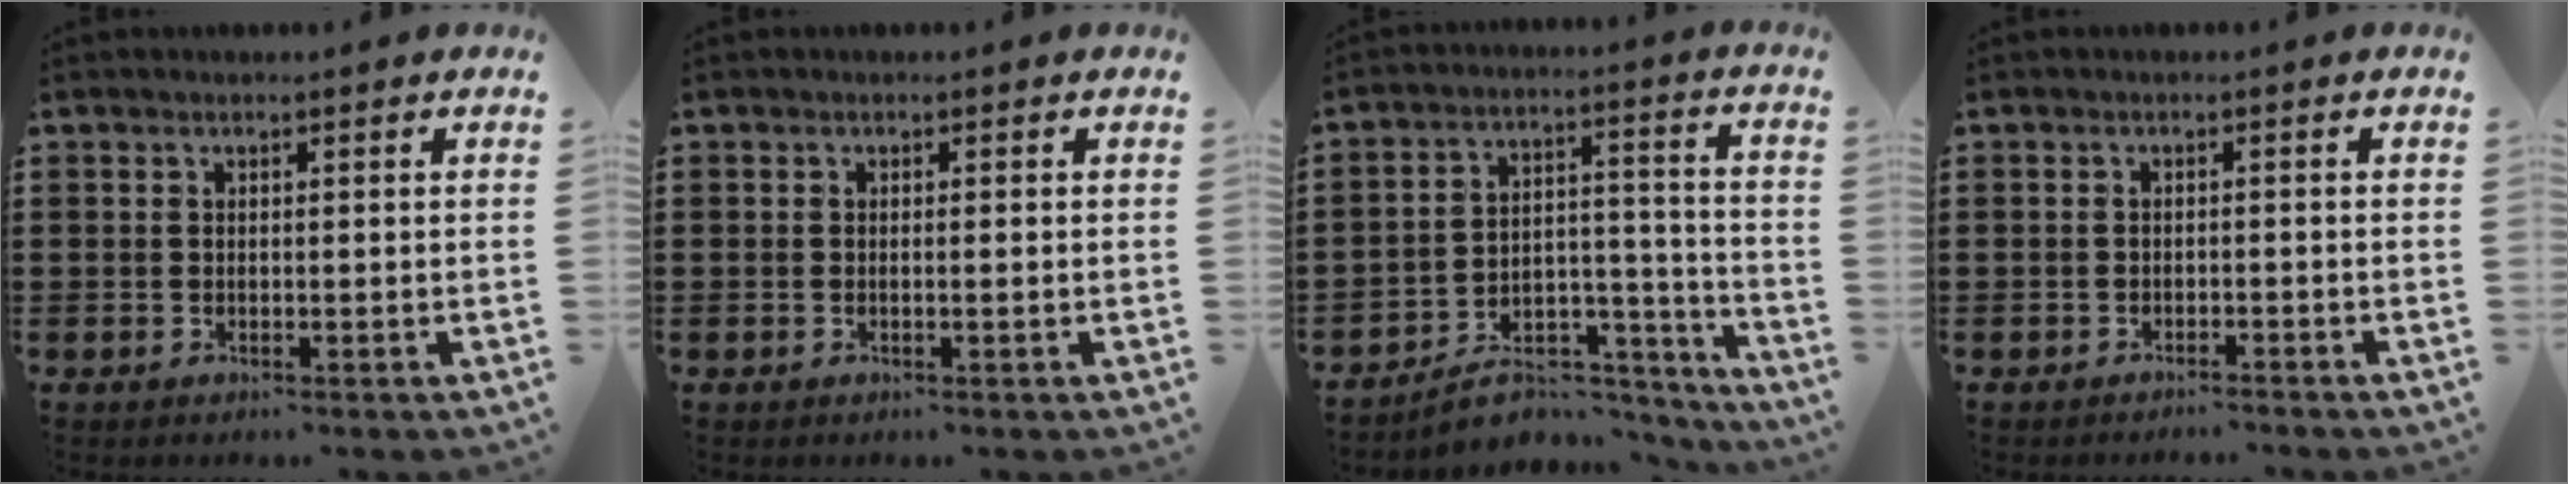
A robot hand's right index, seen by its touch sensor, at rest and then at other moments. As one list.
[{"total": 0.7, "force": [-0.2, -0.1, 0.7], "torque": [-0.013, -0.003, -0.005]}, {"total": 8.6, "force": [-7.2, 3.3, 3.3], "torque": [-0.049, 0.025, -0.131]}, {"total": 1.1, "force": [-1.1, 0.0, 0.1], "torque": [-0.006, 0.001, -0.024]}]